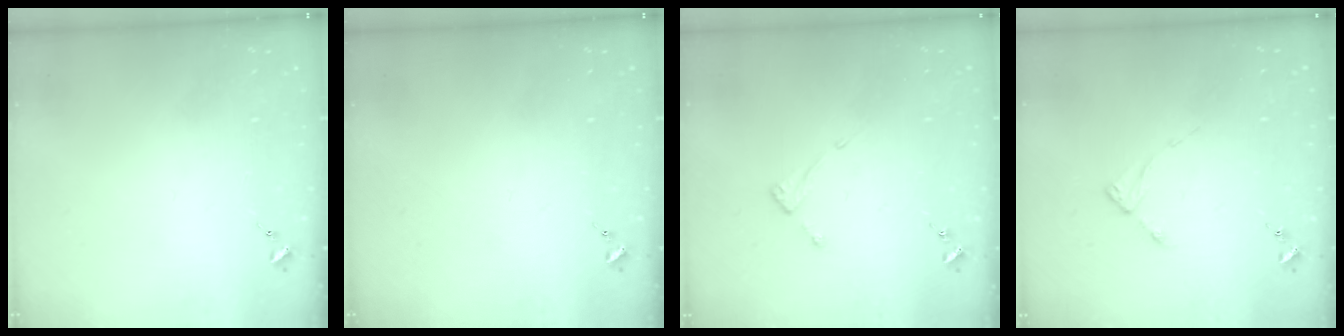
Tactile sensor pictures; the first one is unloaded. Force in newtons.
{"total": 0.0}
{"total": 3.8, "press": 3.7, "slide": 0.4}
{"total": 2.7, "press": 2.7, "slide": 0.4}